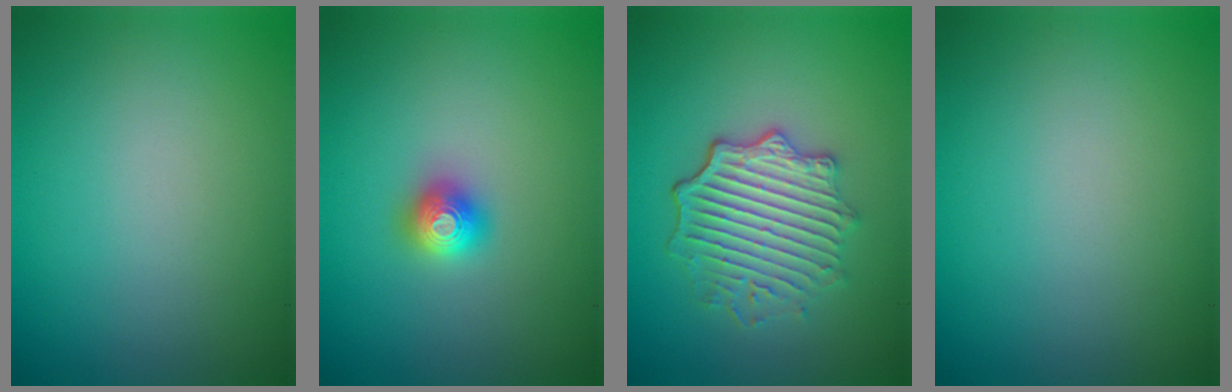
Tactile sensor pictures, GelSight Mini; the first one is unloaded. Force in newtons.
{"total": 2.0, "press": 2.0, "slide": 0.1}
{"total": 5.4, "press": 4.3, "slide": 3.3}
{"total": 0.0}